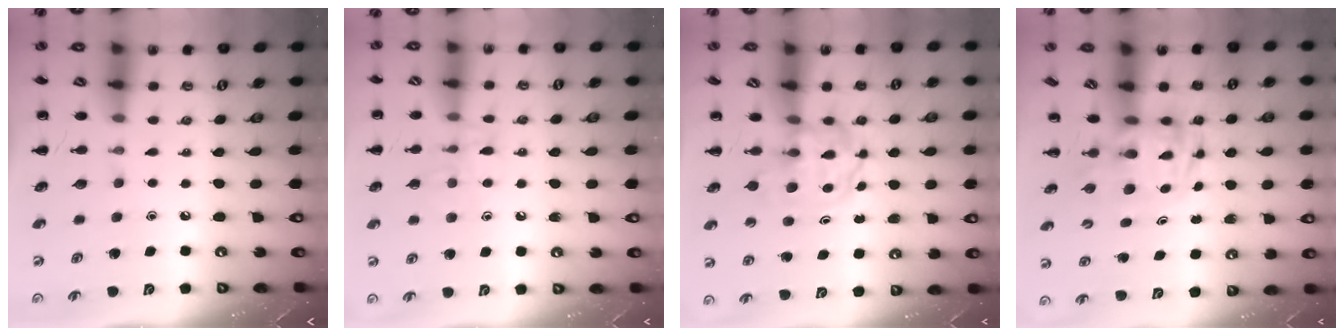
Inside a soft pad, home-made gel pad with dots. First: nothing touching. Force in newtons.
{"total": 8.0, "press": 8.0, "slide": 0.9}
{"total": 3.9, "press": 3.9, "slide": 0.5}
{"total": 2.8, "press": 2.8, "slide": 0.5}